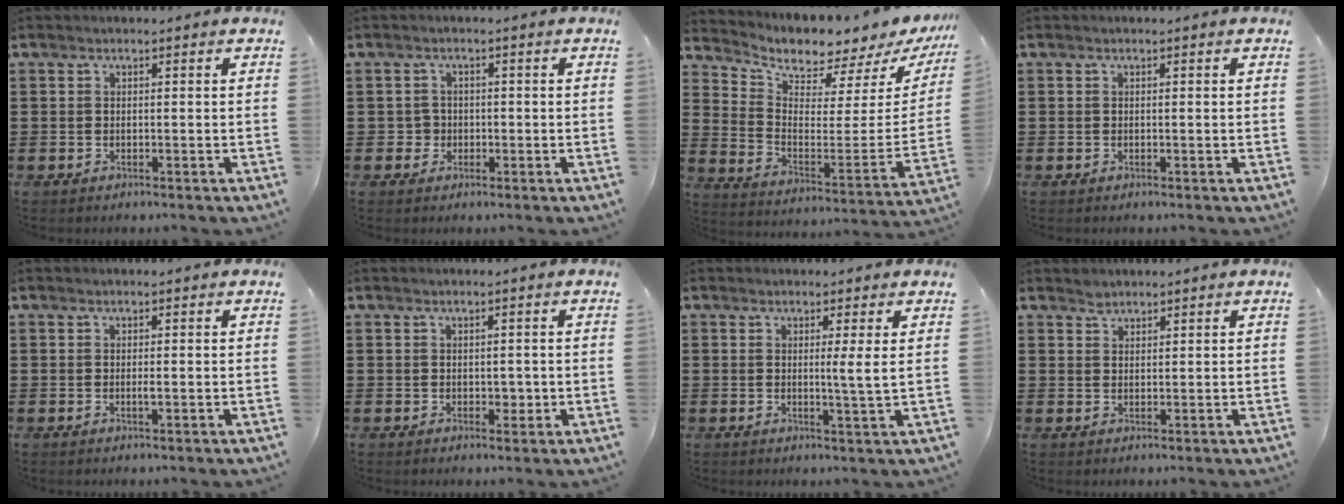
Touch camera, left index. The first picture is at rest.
{"total": 2.2, "force": [-0.4, 2.1, 0.6], "torque": [-0.020, 0.004, -0.011]}
{"total": 4.8, "force": [4.7, 0.4, 0.7], "torque": [-0.039, -0.063, 0.077]}
{"total": 0.0}
{"total": 0.8, "force": [-0.1, 0.1, 0.8], "torque": [-0.016, -0.006, 0.000]}
{"total": 1.7, "force": [0.0, 1.2, 1.2], "torque": [-0.016, 0.000, -0.001]}
{"total": 3.0, "force": [1.0, -0.7, 2.8], "torque": [-0.049, -0.012, 0.012]}
{"total": 1.4, "force": [1.3, 0.6, 0.0], "torque": [-0.004, -0.001, 0.027]}